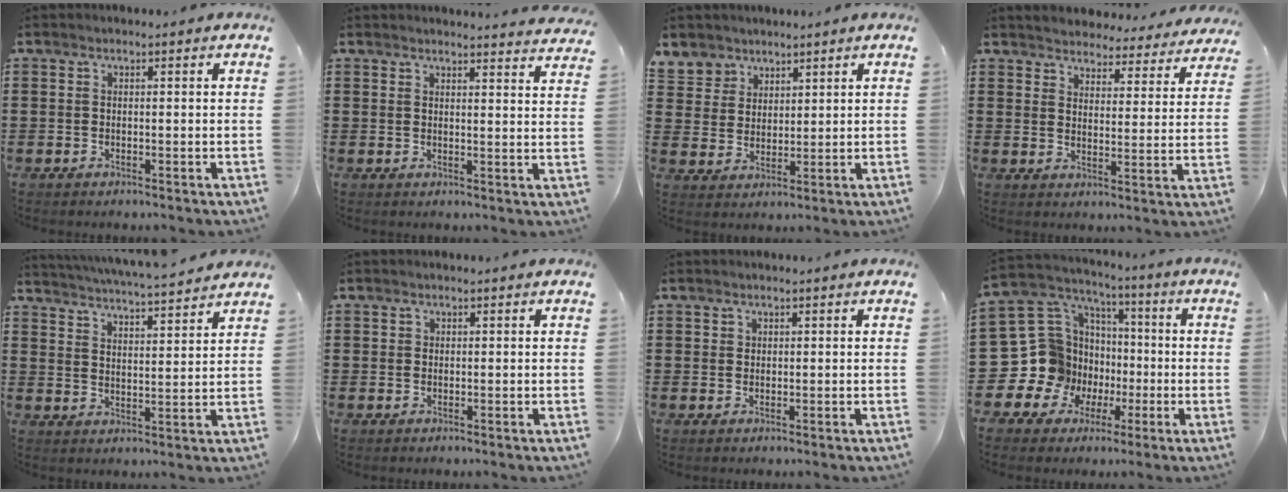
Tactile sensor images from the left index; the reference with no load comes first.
{"total": 2.9, "force": [2.8, -0.3, 0.3], "torque": [-0.007, -0.015, 0.052]}
{"total": 4.9, "force": [3.5, 3.4, -0.2], "torque": [-0.015, -0.004, 0.063]}
{"total": 4.0, "force": [3.9, 0.2, -0.4], "torque": [-0.010, -0.035, 0.064]}
{"total": 4.2, "force": [4.1, -0.4, 0.8], "torque": [-0.036, -0.032, 0.066]}
{"total": 0.6, "force": [0.2, 0.6, 0.0], "torque": [-0.003, 0.004, 0.004]}
{"total": 0.9, "force": [0.6, 0.7, 0.1], "torque": [-0.005, 0.002, 0.013]}
{"total": 13.8, "force": [-2.7, 13.0, 3.7], "torque": [-0.152, -0.023, -0.026]}